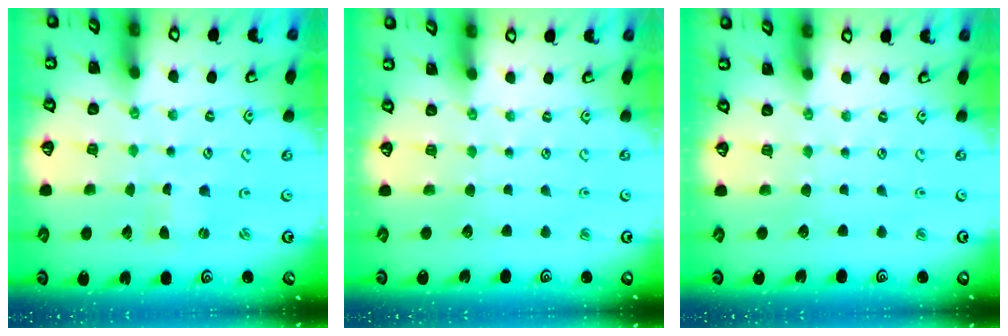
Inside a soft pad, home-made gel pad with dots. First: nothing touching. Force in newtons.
{"total": 0.0}
{"total": 0.0}